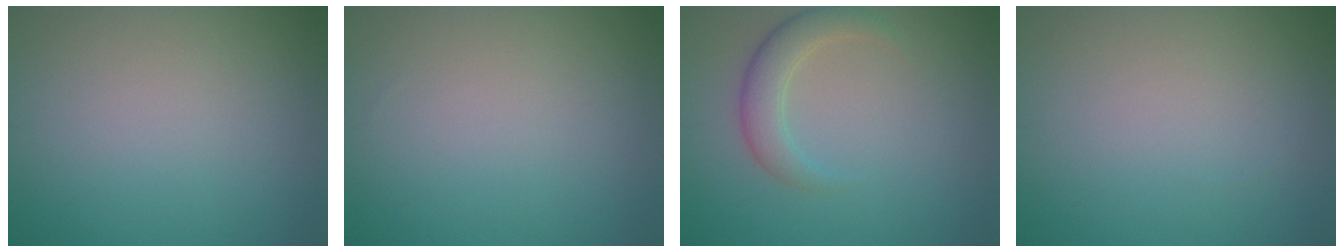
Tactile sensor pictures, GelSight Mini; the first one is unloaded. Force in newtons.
{"total": 0.0}
{"total": 2.9, "press": 2.9, "slide": 0.2}
{"total": 0.0}